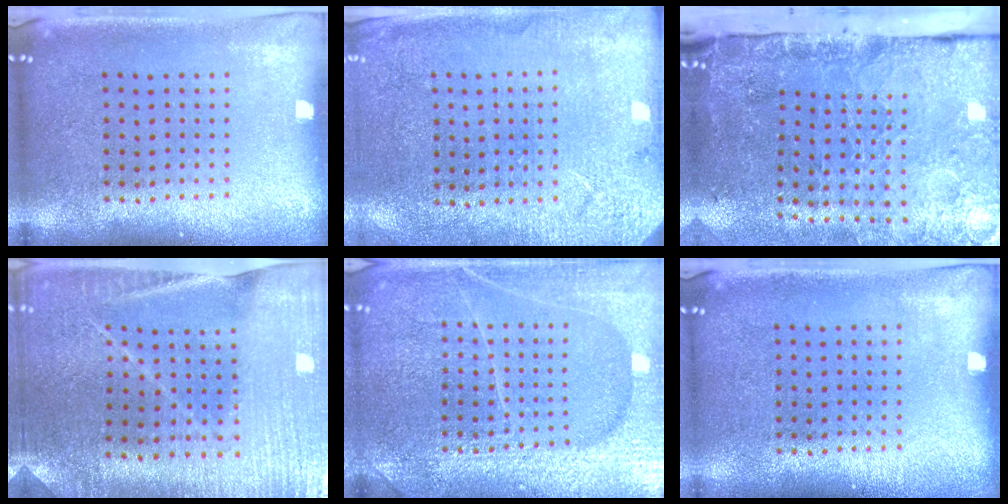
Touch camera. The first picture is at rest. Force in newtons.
{"total": 2.6, "press": 2.5, "slide": 0.7}
{"total": 4.9, "press": 3.6, "slide": 3.3}
{"total": 1.7, "press": 1.7, "slide": 0.1}
{"total": 6.6, "press": 6.5, "slide": 0.8}
{"total": 0.0}